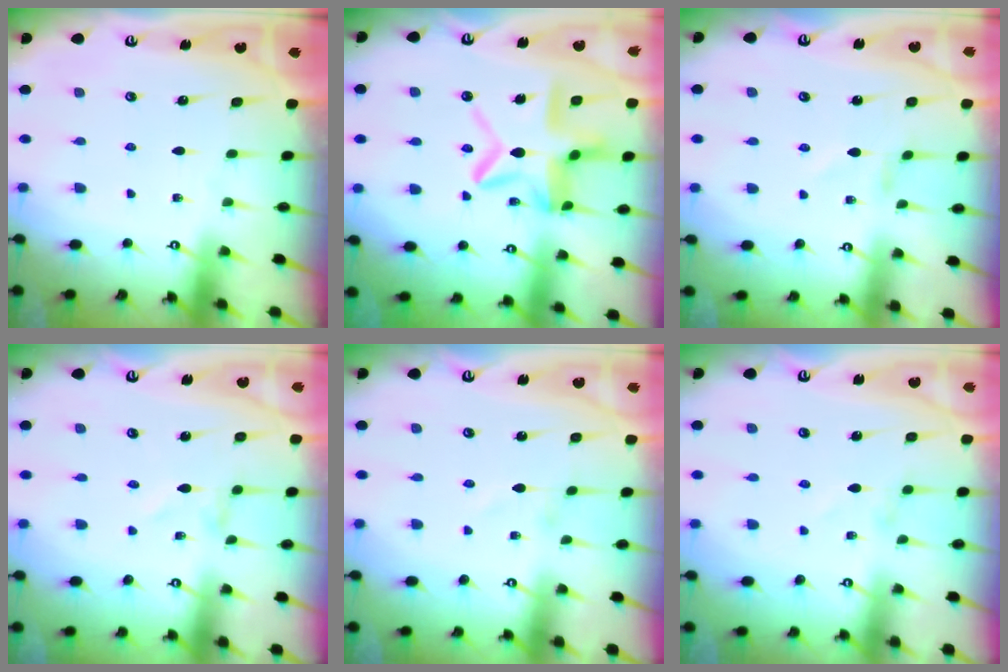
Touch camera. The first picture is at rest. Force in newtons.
{"total": 13.1, "press": 13.0, "slide": 1.4}
{"total": 0.0}
{"total": 0.9, "press": 0.9, "slide": 0.4}
{"total": 0.7, "press": 0.6, "slide": 0.1}
{"total": 0.0}